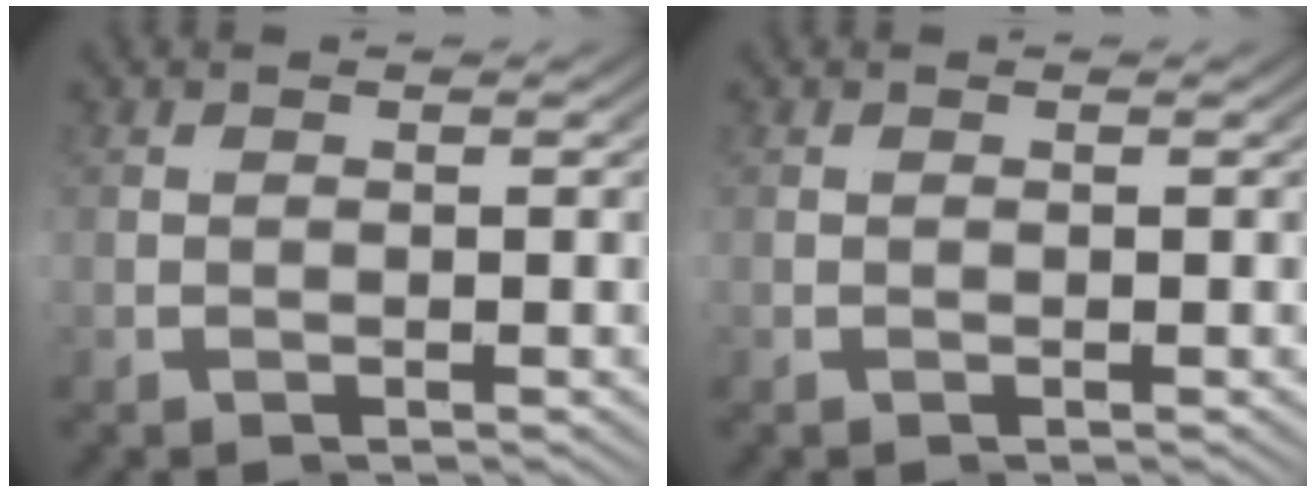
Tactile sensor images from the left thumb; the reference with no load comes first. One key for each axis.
{"total": 0.0}